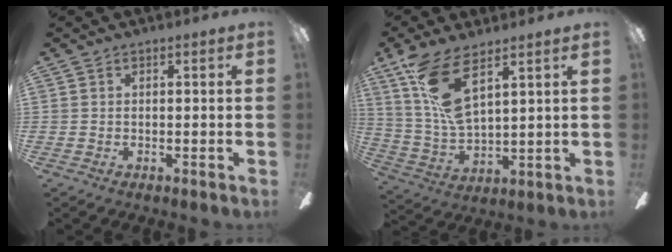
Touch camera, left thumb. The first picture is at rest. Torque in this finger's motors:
{"motor_torque": [1.60, 1.26, 1.65, -1.12, 0.35]}